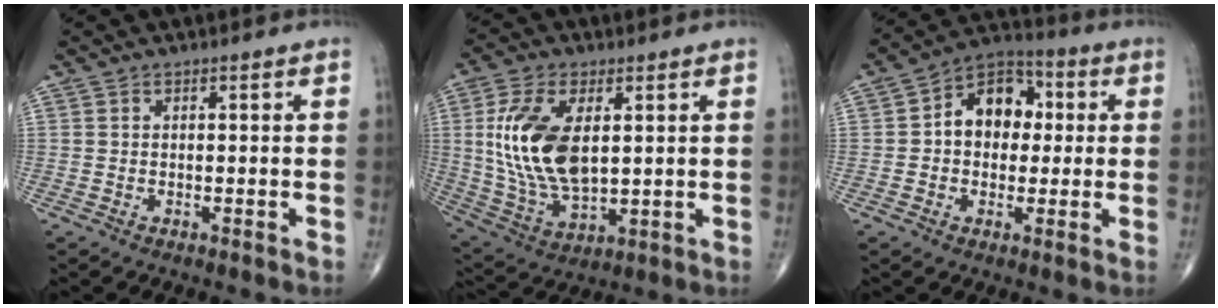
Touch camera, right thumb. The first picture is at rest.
{"total": 16.1, "force": [2.8, 8.4, 13.4], "torque": [-0.270, -0.014, 0.065]}
{"total": 11.6, "force": [1.3, 8.6, 7.7], "torque": [-0.082, 0.024, 0.009]}